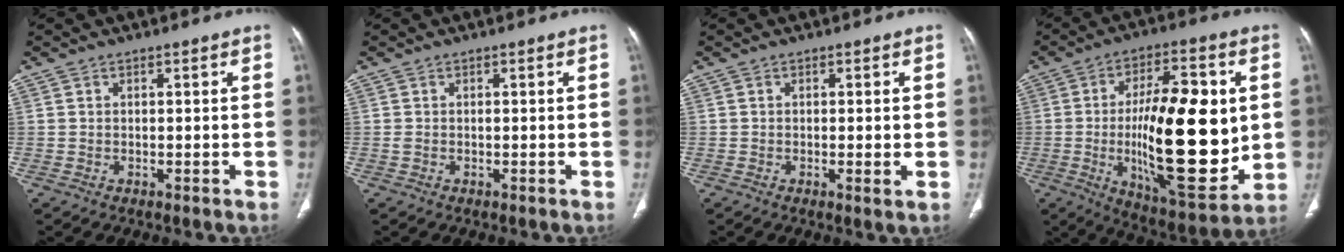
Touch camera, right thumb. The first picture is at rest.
{"total": 0.8, "force": [0.0, 0.4, 0.6], "torque": [-0.017, 0.006, 0.003]}
{"total": 1.9, "force": [-0.2, 0.0, 1.9], "torque": [-0.036, -0.009, -0.005]}
{"total": 26.6, "force": [-0.4, 10.0, 24.7], "torque": [-0.381, -0.016, 0.004]}